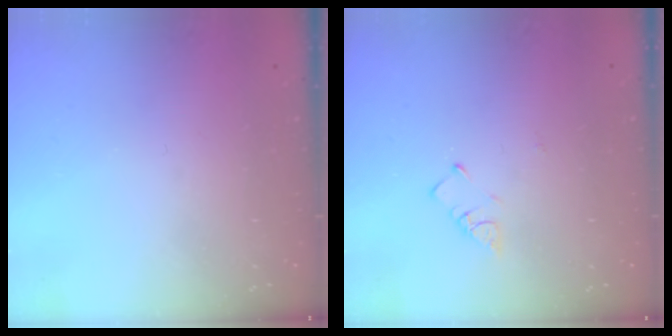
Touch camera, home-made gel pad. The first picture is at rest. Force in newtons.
{"total": 3.5, "press": 3.5, "slide": 0.4}